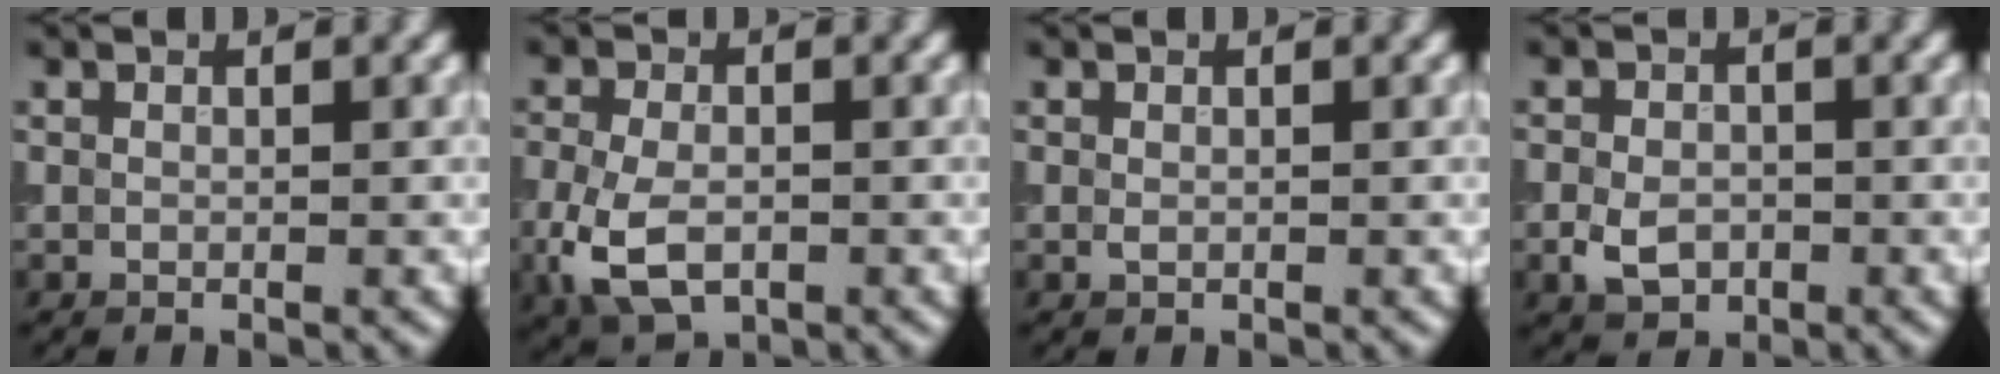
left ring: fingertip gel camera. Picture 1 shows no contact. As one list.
[{"total": 5.5, "force": [-1.8, 3.4, 3.9], "torque": [-0.096, -0.013, -0.036]}, {"total": 0.5, "force": [0.0, 0.4, 0.3], "torque": [-0.007, -0.002, 0.000]}, {"total": 3.2, "force": [-1.1, 2.3, 2.0], "torque": [-0.038, -0.006, -0.024]}]